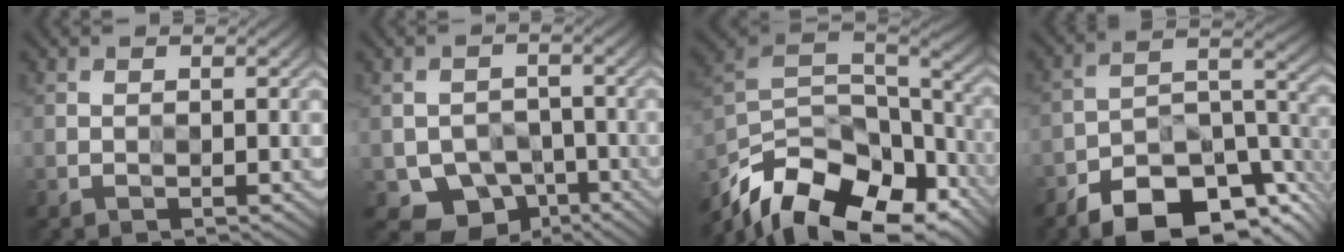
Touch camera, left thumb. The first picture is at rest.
{"total": 6.8, "force": [-3.2, 5.2, 3.0], "torque": [-0.050, -0.021, -0.051]}
{"total": 17.3, "force": [-11.8, 8.0, 9.9], "torque": [-0.241, -0.036, -0.182]}
{"total": 13.3, "force": [-8.7, 5.8, 8.2], "torque": [-0.138, -0.013, -0.154]}